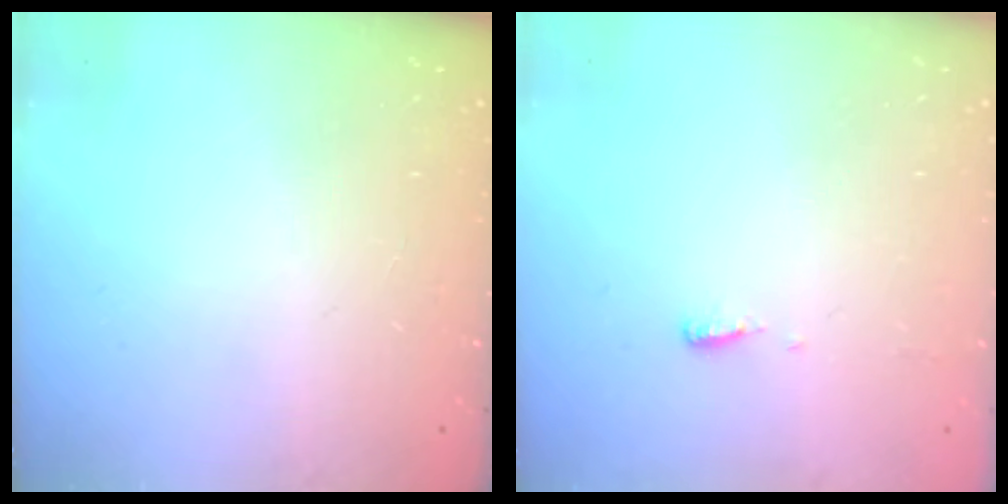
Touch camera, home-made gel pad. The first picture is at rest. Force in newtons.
{"total": 3.7, "press": 3.7, "slide": 0.4}